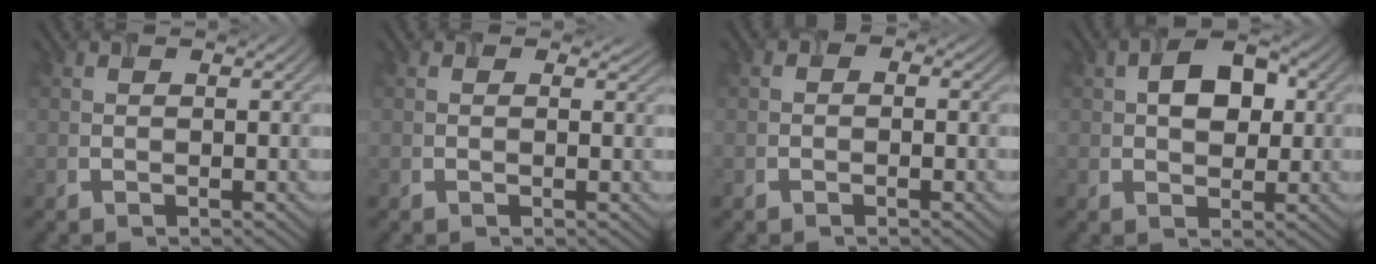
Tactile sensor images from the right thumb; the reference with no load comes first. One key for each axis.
{"total": 0.8, "fx": 0.4, "fy": 0.6, "fz": 0.4, "tx": -0.008, "ty": -0.002, "tz": -0.001}
{"total": 0.9, "fx": -0.6, "fy": 0.7, "fz": 0.2, "tx": -0.007, "ty": 0.003, "tz": -0.015}
{"total": 5.5, "fx": 1.1, "fy": 3.7, "fz": 4.0, "tx": -0.060, "ty": 0.006, "tz": 0.011}